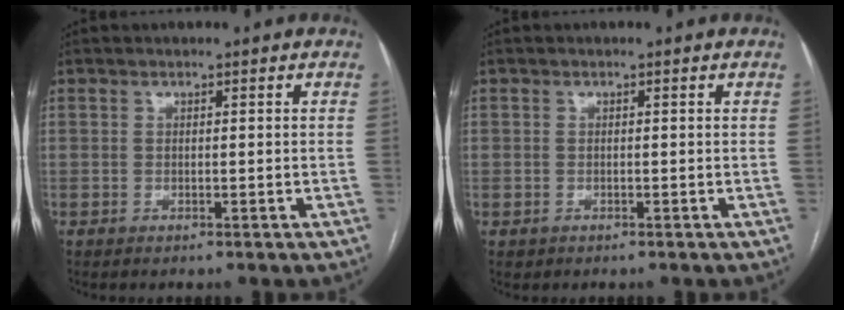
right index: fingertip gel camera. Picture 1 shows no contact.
{"total": 0.7, "force": [-0.2, 0.7, 0.0], "torque": [0.005, 0.006, -0.004]}